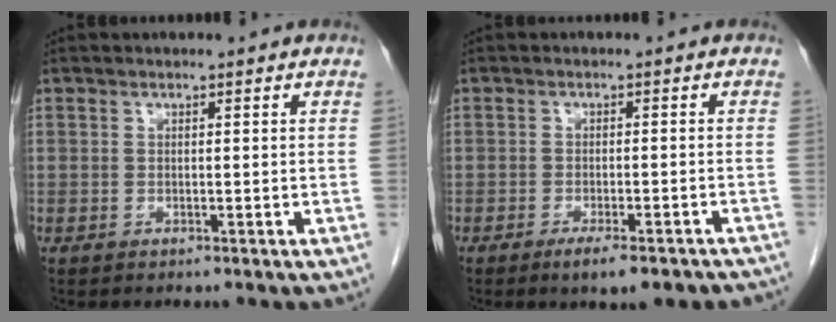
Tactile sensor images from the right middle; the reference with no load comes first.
{"total": 8.3, "force": [-6.5, 1.9, 4.8], "torque": [-0.045, -0.004, -0.082]}